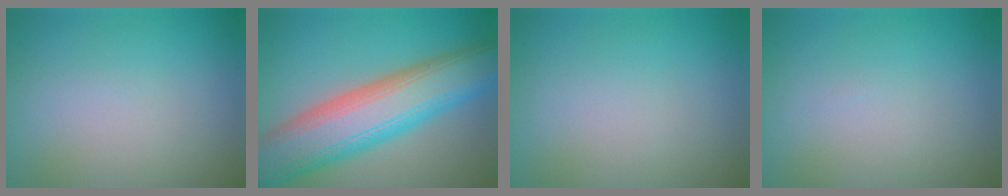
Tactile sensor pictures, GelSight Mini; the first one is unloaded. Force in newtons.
{"total": 11.7, "press": 11.6, "slide": 0.3}
{"total": 0.0}
{"total": 0.0}